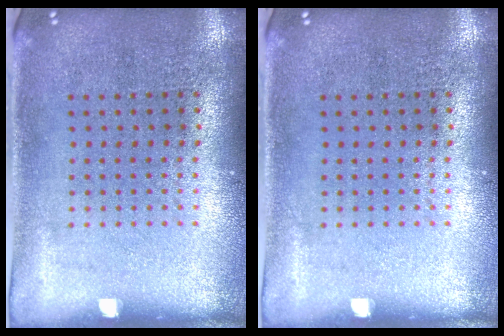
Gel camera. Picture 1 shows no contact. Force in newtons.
{"total": 0.0}